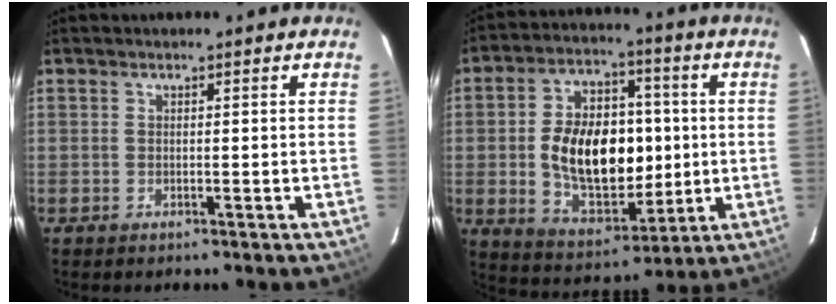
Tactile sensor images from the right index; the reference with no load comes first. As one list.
[{"total": 17.9, "force": [-0.5, 11.0, 14.0], "torque": [-0.259, 0.017, 0.010]}]